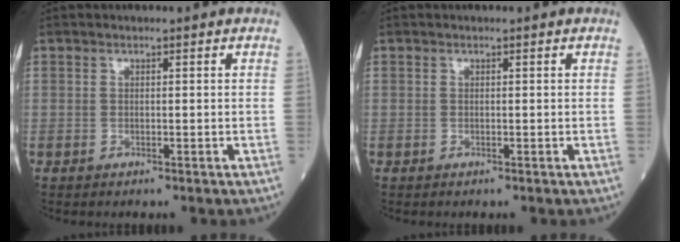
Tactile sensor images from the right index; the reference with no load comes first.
{"total": 0.0}